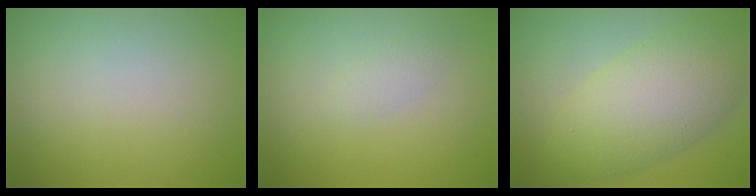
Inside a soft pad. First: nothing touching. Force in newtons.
{"total": 1.1, "press": 1.1, "slide": 0.0}
{"total": 7.3, "press": 7.3, "slide": 0.2}